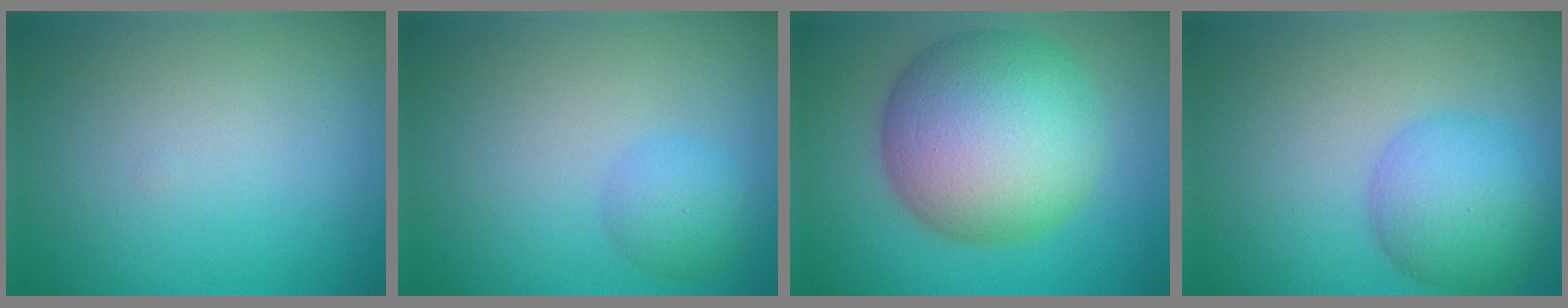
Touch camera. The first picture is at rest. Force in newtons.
{"total": 2.5, "press": 2.5, "slide": 0.1}
{"total": 13.3, "press": 13.3, "slide": 0.4}
{"total": 6.2, "press": 6.2, "slide": 0.3}